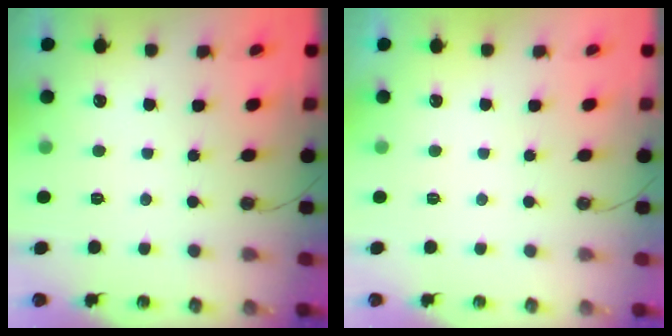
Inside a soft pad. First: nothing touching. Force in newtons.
{"total": 0.0}